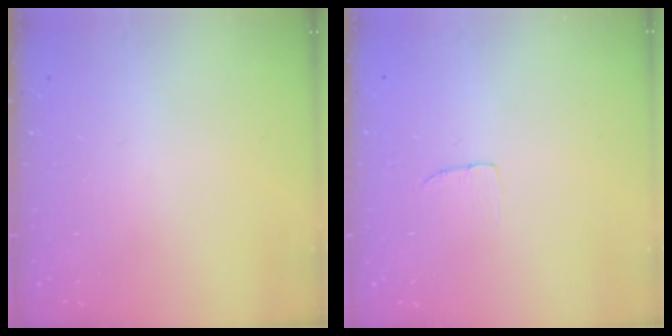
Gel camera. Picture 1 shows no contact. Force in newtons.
{"total": 2.7, "press": 2.7, "slide": 0.2}